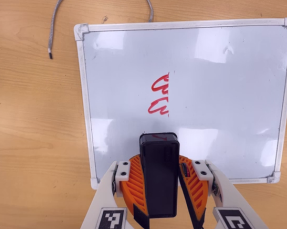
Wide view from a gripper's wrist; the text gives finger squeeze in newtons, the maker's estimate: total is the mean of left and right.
{"total": 9.0, "left": 9.1, "right": 8.8}